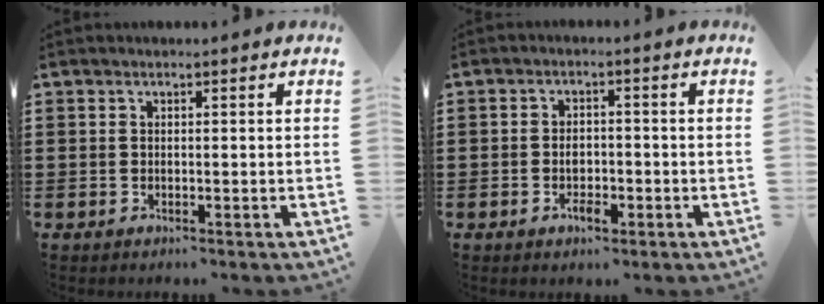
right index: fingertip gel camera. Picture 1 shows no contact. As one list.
[{"total": 3.0, "force": [-1.2, 1.7, 2.2], "torque": [-0.035, -0.002, -0.025]}]